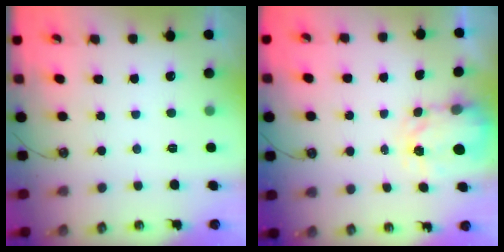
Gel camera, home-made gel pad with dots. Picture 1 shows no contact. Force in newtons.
{"total": 3.5, "press": 3.5, "slide": 0.4}